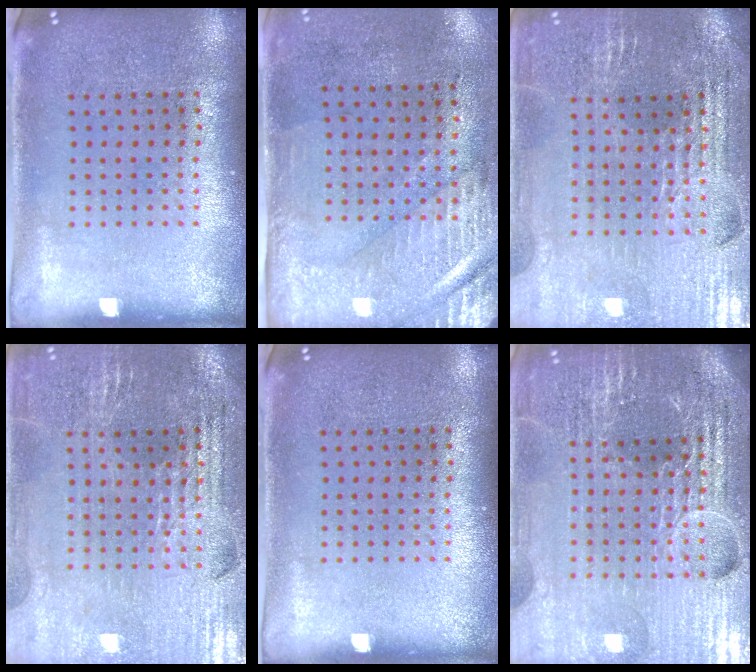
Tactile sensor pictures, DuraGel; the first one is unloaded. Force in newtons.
{"total": 3.0, "press": 2.5, "slide": 1.5}
{"total": 2.9, "press": 2.9, "slide": 0.5}
{"total": 2.9, "press": 2.8, "slide": 0.5}
{"total": 0.0}
{"total": 6.4, "press": 5.6, "slide": 3.0}